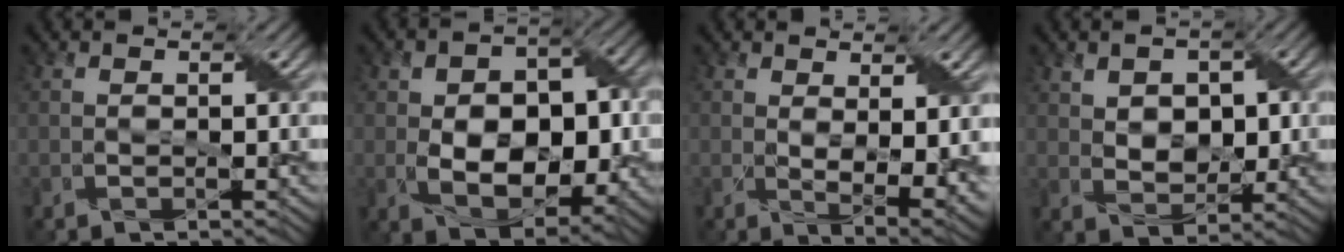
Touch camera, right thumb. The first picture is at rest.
{"total": 11.1, "force": [-1.3, 7.3, 8.2], "torque": [-0.138, -0.008, -0.015]}
{"total": 6.0, "force": [1.3, 2.5, 5.3], "torque": [-0.091, -0.016, 0.036]}
{"total": 5.2, "force": [1.3, 3.6, 3.6], "torque": [-0.068, -0.003, 0.025]}